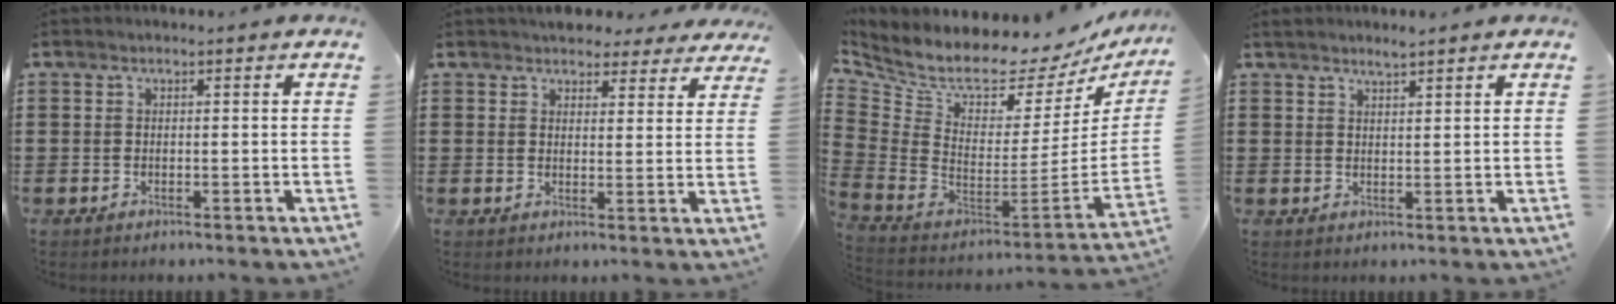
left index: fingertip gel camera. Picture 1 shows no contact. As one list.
[{"total": 4.1, "force": [3.8, 1.1, 0.8], "torque": [-0.021, -0.011, 0.071]}, {"total": 6.4, "force": [5.5, 1.8, 2.8], "torque": [-0.086, -0.072, 0.085]}, {"total": 1.8, "force": [1.5, -0.1, 0.9], "torque": [-0.019, -0.001, 0.029]}]